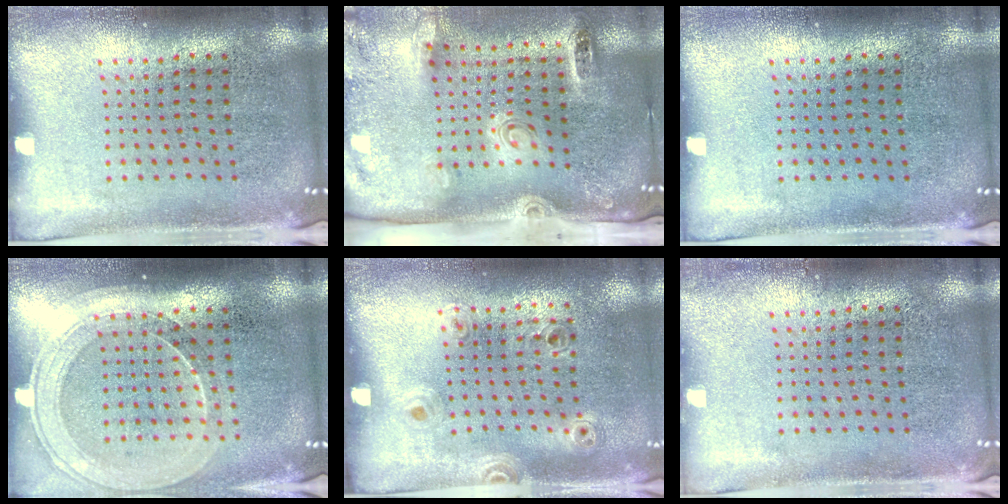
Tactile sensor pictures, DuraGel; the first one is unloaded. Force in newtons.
{"total": 2.8, "press": 1.9, "slide": 2.1}
{"total": 0.0}
{"total": 1.7, "press": 1.5, "slide": 0.7}
{"total": 1.0, "press": 1.0, "slide": 0.2}
{"total": 0.6, "press": 0.6, "slide": 0.2}